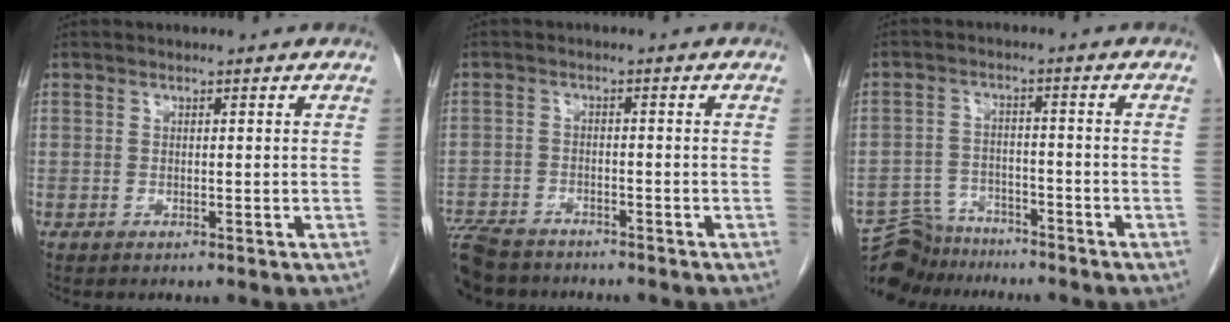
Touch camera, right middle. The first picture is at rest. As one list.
[{"total": 10.5, "force": [-8.8, 4.2, 4.1], "torque": [-0.098, -0.016, -0.141]}, {"total": 7.4, "force": [-6.8, 2.8, 0.0], "torque": [-0.002, 0.007, -0.120]}]